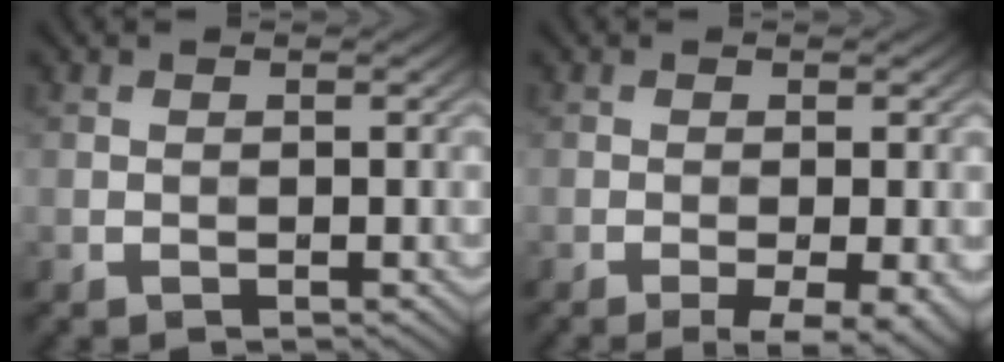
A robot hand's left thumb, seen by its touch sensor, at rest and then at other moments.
{"total": 4.5, "force": [-2.1, 0.9, 3.8], "torque": [-0.060, -0.004, -0.028]}